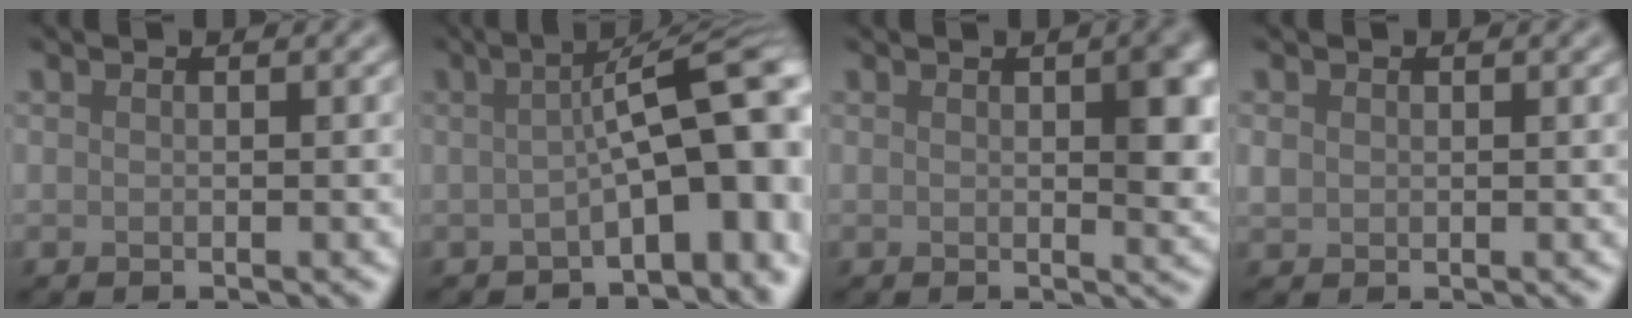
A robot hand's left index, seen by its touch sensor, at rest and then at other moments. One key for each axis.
{"total": 9.3, "fx": -1.2, "fy": 2.7, "fz": 8.8, "tx": -0.110, "ty": 0.010, "tz": -0.024}
{"total": 4.1, "fx": 0.8, "fy": 1.0, "fz": 3.9, "tx": -0.049, "ty": 0.001, "tz": 0.012}
{"total": 0.8, "fx": 0.2, "fy": 0.7, "fz": 0.3, "tx": -0.006, "ty": 0.001, "tz": 0.002}